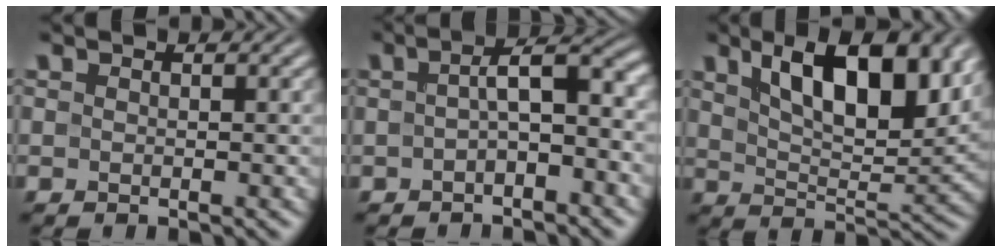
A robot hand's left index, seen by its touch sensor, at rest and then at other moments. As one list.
[{"total": 4.2, "force": [-0.4, 1.5, 3.9], "torque": [-0.062, 0.009, -0.010]}, {"total": 10.2, "force": [4.8, 4.3, 7.9], "torque": [-0.123, 0.004, 0.085]}]